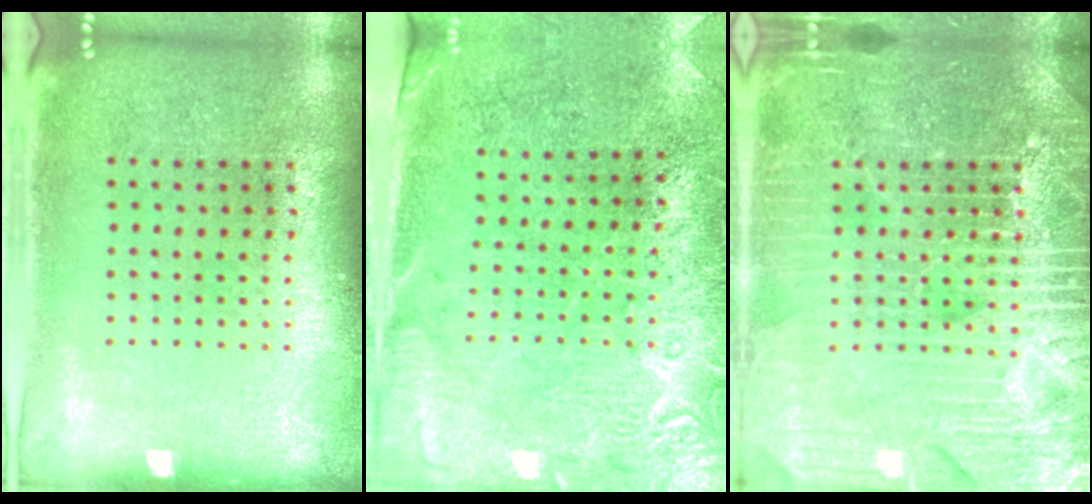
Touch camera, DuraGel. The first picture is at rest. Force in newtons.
{"total": 2.7, "press": 2.4, "slide": 1.3}
{"total": 7.2, "press": 7.1, "slide": 0.9}